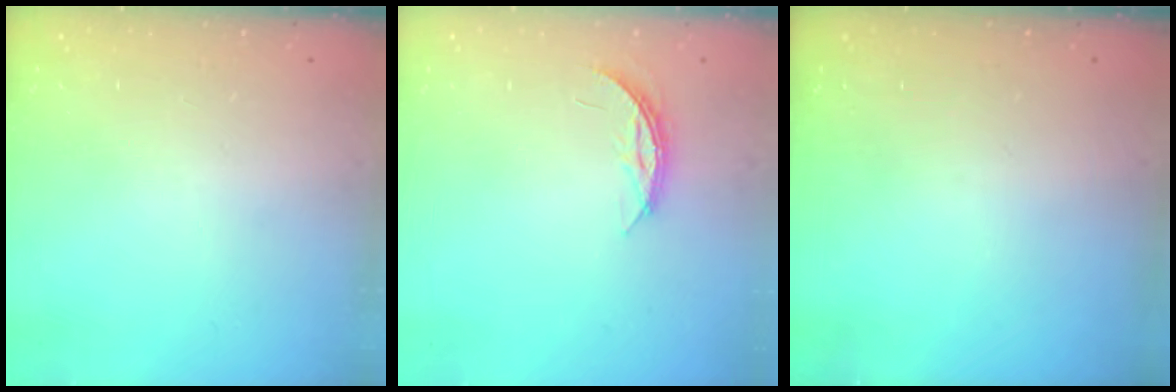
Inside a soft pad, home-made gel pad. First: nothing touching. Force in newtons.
{"total": 3.9, "press": 3.9, "slide": 0.4}
{"total": 0.0}